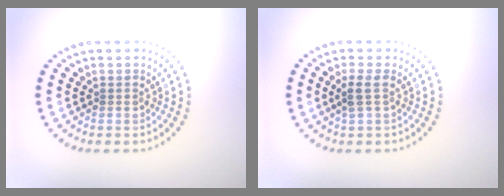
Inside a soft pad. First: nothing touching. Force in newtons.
{"total": 1.6, "press": 1.4, "slide": 0.8}